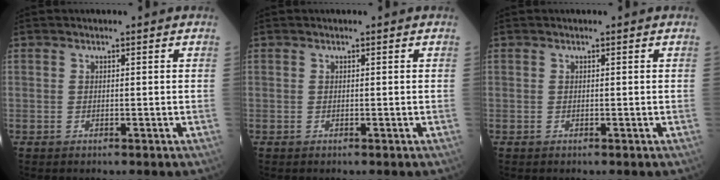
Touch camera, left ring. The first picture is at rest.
{"total": 0.0}
{"total": 0.0}